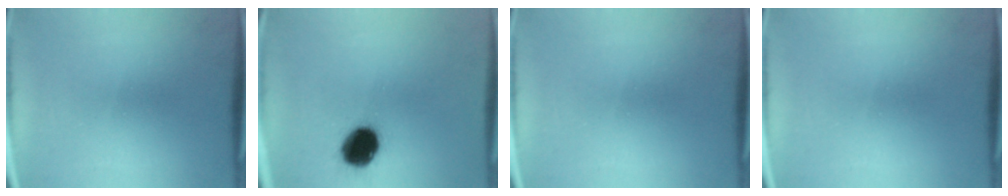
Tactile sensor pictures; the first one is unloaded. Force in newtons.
{"total": 11.8}
{"total": 0.0}
{"total": 0.0}